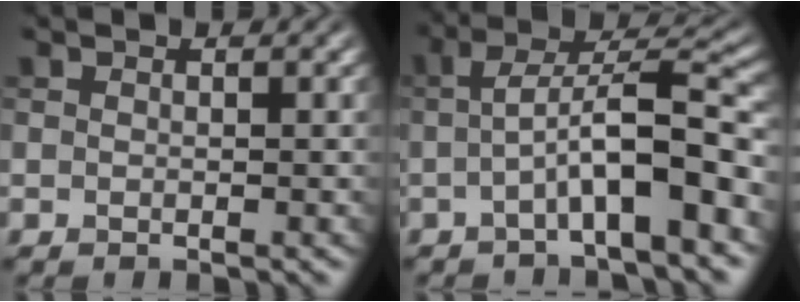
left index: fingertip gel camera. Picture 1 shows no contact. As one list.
[{"total": 7.5, "force": [-1.8, 1.9, 7.1], "torque": [-0.113, 0.024, -0.035]}]